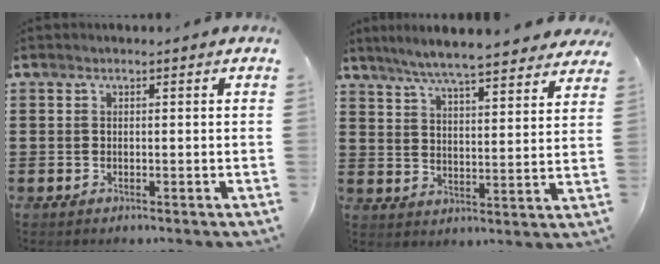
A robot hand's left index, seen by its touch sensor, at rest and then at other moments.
{"total": 6.4, "force": [5.9, -0.1, 2.4], "torque": [-0.070, -0.029, 0.103]}